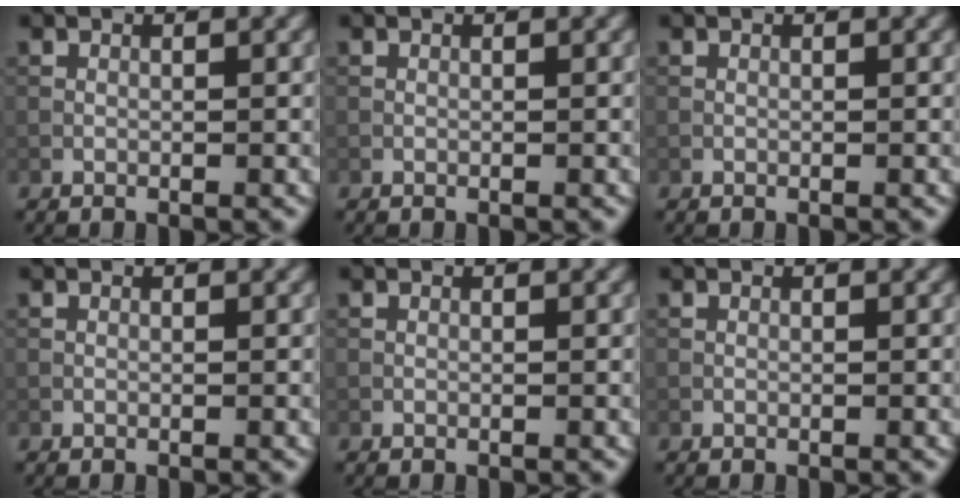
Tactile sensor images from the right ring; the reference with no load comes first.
{"total": 0.0}
{"total": 0.0}
{"total": 0.0}
{"total": 0.0}
{"total": 0.0}